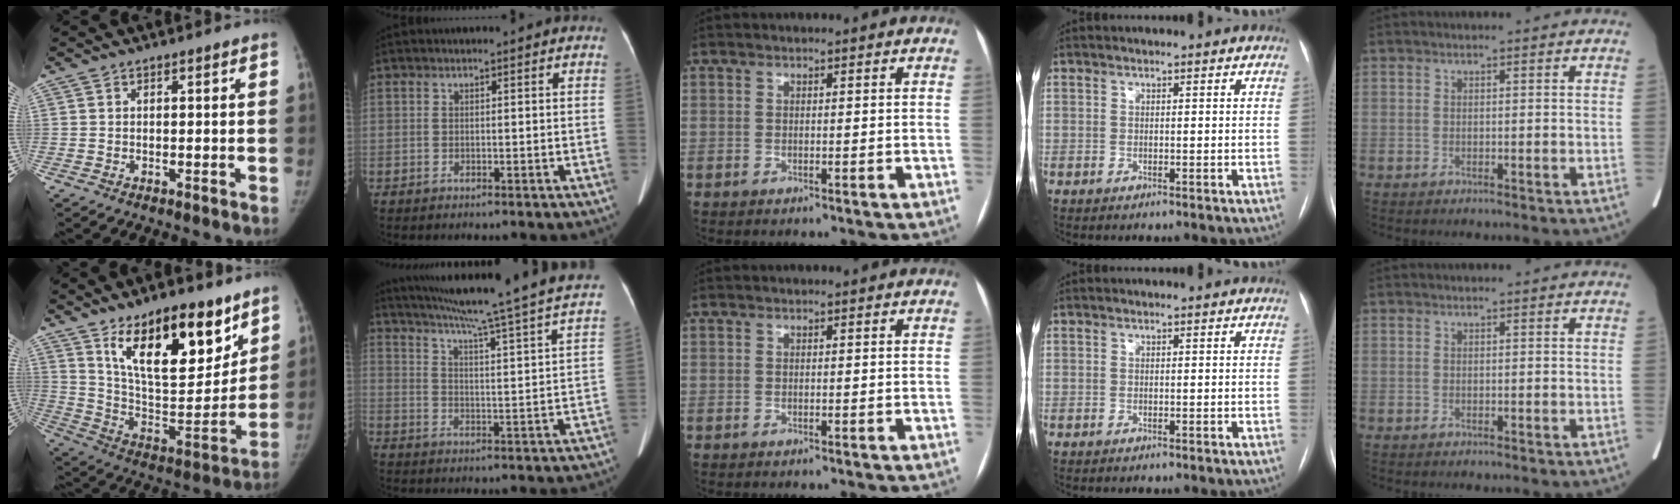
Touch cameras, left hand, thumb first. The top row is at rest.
{"thumb": {"total": 22.6, "force": [13.6, 9.5, 15.4], "torque": [-0.187, -0.077, 0.237]}, "index": {"total": 28.3, "force": [23.7, -0.2, 15.5], "torque": [-0.245, -0.043, 0.305]}}